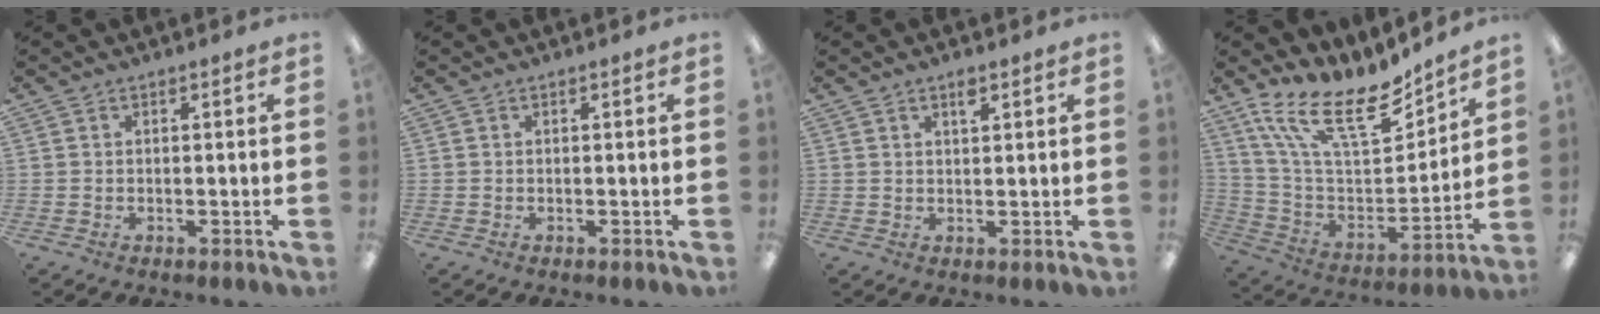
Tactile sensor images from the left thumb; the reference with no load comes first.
{"total": 0.0}
{"total": 2.2, "force": [1.5, 0.7, 1.4], "torque": [-0.023, -0.002, 0.026]}
{"total": 19.5, "force": [13.7, 7.4, 11.7], "torque": [-0.224, -0.095, 0.241]}